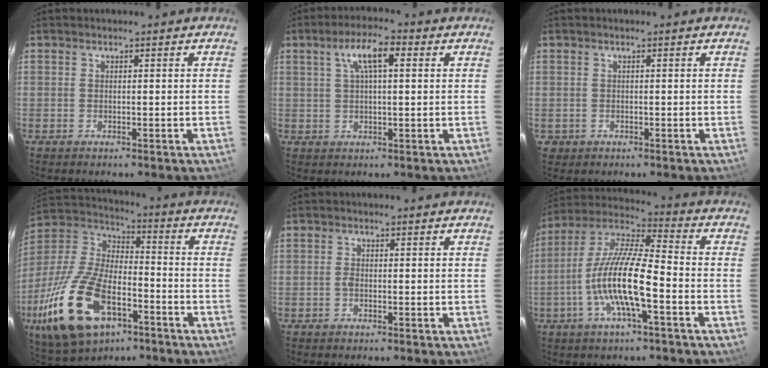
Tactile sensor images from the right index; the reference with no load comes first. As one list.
[{"total": 6.8, "force": [2.5, 1.9, 6.0], "torque": [-0.112, 0.017, 0.044]}, {"total": 1.8, "force": [-0.3, 1.7, 0.2], "torque": [-0.002, 0.003, -0.001]}, {"total": 24.8, "force": [-11.6, 12.5, 18.0], "torque": [-0.391, -0.028, -0.199]}, {"total": 0.7, "force": [-0.4, 0.4, 0.5], "torque": [-0.007, 0.003, -0.008]}, {"total": 13.9, "force": [-4.5, 2.6, 12.9], "torque": [-0.255, 0.000, -0.091]}]